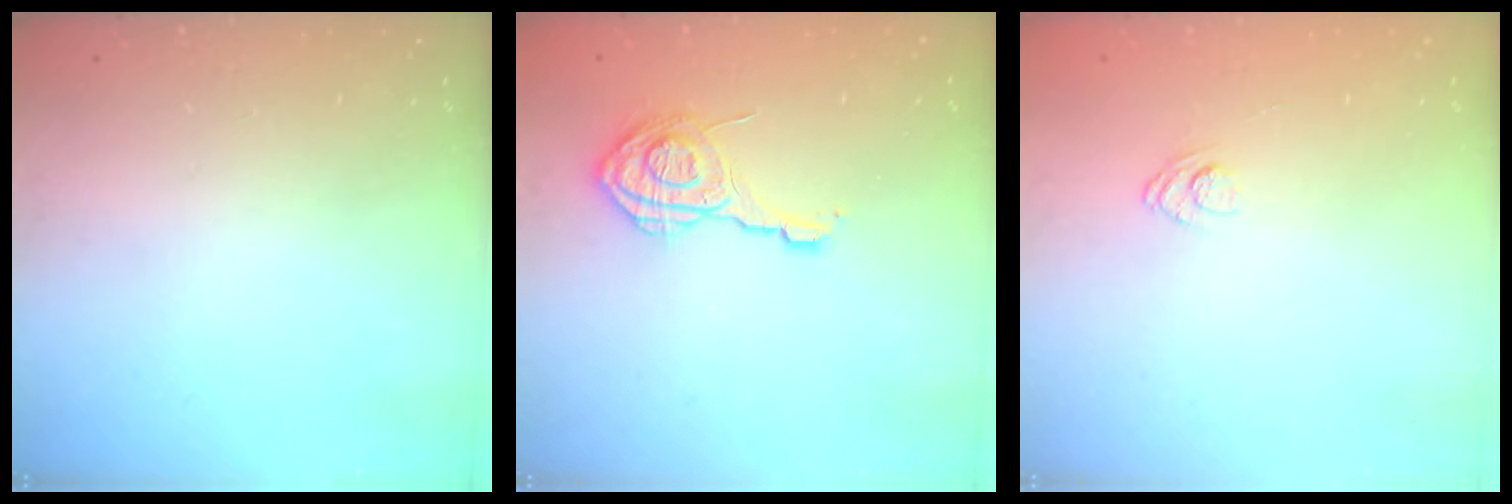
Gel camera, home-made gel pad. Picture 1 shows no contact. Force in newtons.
{"total": 14.0, "press": 14.0, "slide": 0.6}
{"total": 3.8, "press": 3.5, "slide": 1.4}